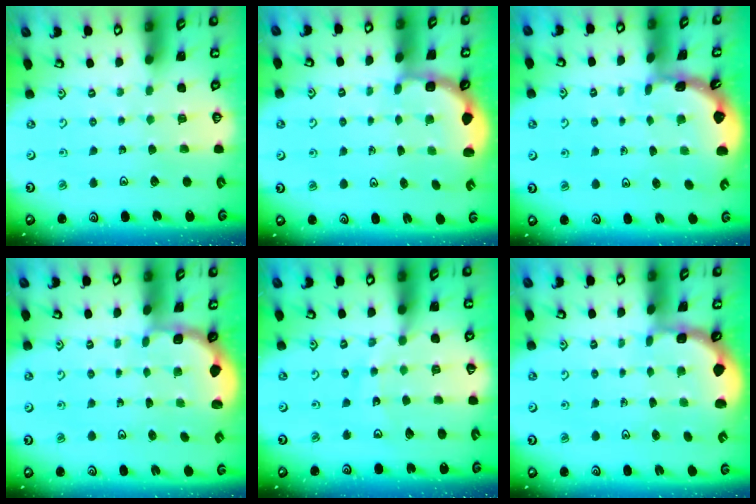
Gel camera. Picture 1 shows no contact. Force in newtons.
{"total": 2.9, "press": 2.5, "slide": 1.4}
{"total": 1.8, "press": 1.8, "slide": 0.1}
{"total": 1.7, "press": 1.5, "slide": 0.7}
{"total": 10.3, "press": 10.3, "slide": 1.3}
{"total": 1.6, "press": 1.5, "slide": 0.4}